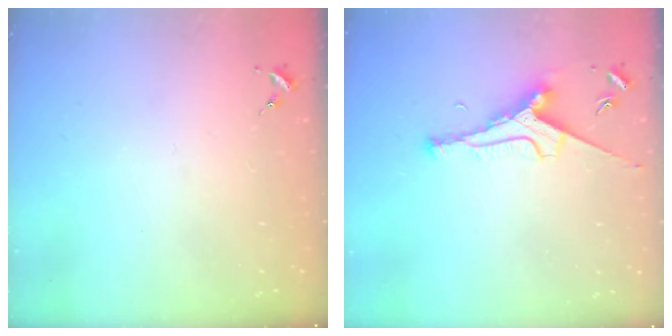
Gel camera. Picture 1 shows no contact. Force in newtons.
{"total": 8.4, "press": 8.4, "slide": 0.9}